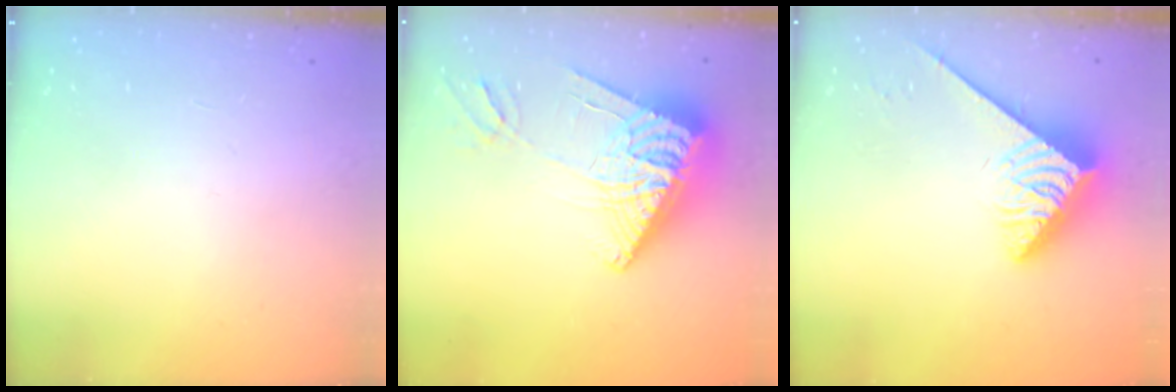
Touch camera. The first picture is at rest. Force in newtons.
{"total": 15.8, "press": 15.7, "slide": 1.9}
{"total": 4.0, "press": 3.9, "slide": 0.7}